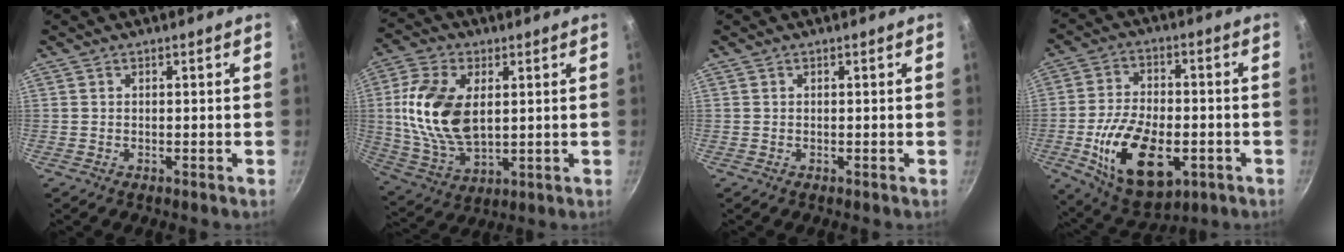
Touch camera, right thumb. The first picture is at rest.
{"total": 16.3, "force": [2.5, 9.5, 13.0], "torque": [-0.242, -0.008, 0.055]}
{"total": 0.0}
{"total": 18.0, "force": [-5.1, 10.0, 14.0], "torque": [-0.233, 0.009, -0.076]}